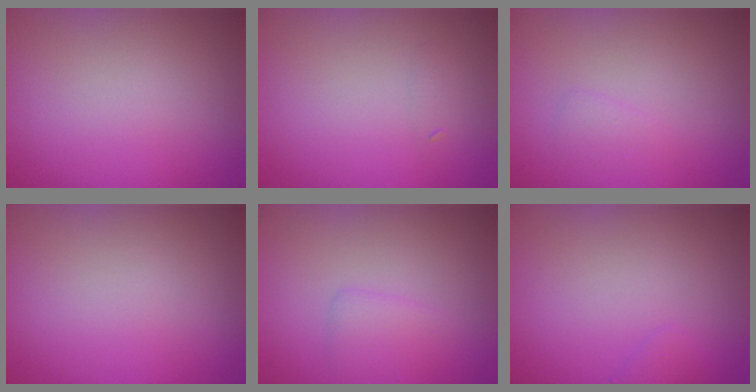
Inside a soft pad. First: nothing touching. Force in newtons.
{"total": 0.6, "press": 0.6, "slide": 0.0}
{"total": 0.9, "press": 0.9, "slide": 0.1}
{"total": 0.0}
{"total": 1.6, "press": 1.6, "slide": 0.1}
{"total": 0.8, "press": 0.8, "slide": 0.0}